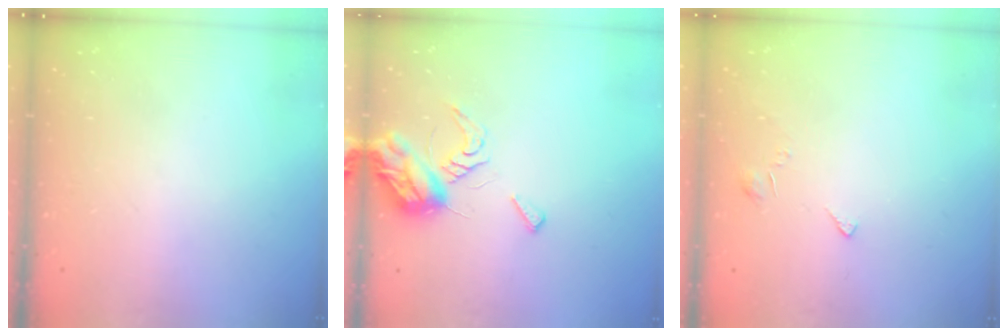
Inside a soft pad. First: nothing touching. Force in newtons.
{"total": 8.1, "press": 8.1, "slide": 0.9}
{"total": 2.7, "press": 2.6, "slide": 0.5}